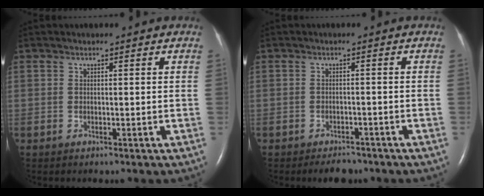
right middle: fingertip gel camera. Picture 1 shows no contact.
{"total": 3.1, "force": [-2.6, 1.3, 1.1], "torque": [-0.020, -0.001, -0.035]}